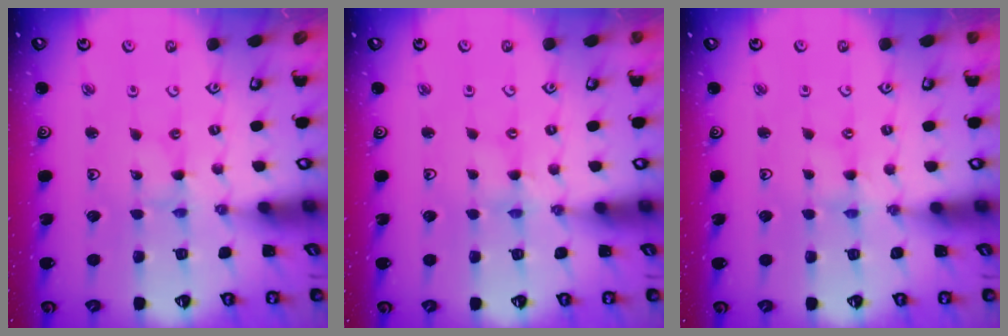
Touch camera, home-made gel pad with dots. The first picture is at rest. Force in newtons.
{"total": 1.7, "press": 1.7, "slide": 0.2}
{"total": 0.0}